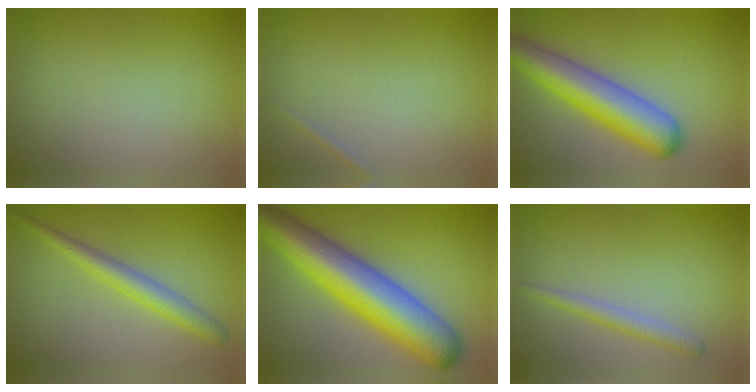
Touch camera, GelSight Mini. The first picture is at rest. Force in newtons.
{"total": 0.6, "press": 0.6, "slide": 0.0}
{"total": 7.1, "press": 7.1, "slide": 0.2}
{"total": 2.9, "press": 2.9, "slide": 0.0}
{"total": 11.2, "press": 11.2, "slide": 0.4}
{"total": 1.8, "press": 1.8, "slide": 0.1}